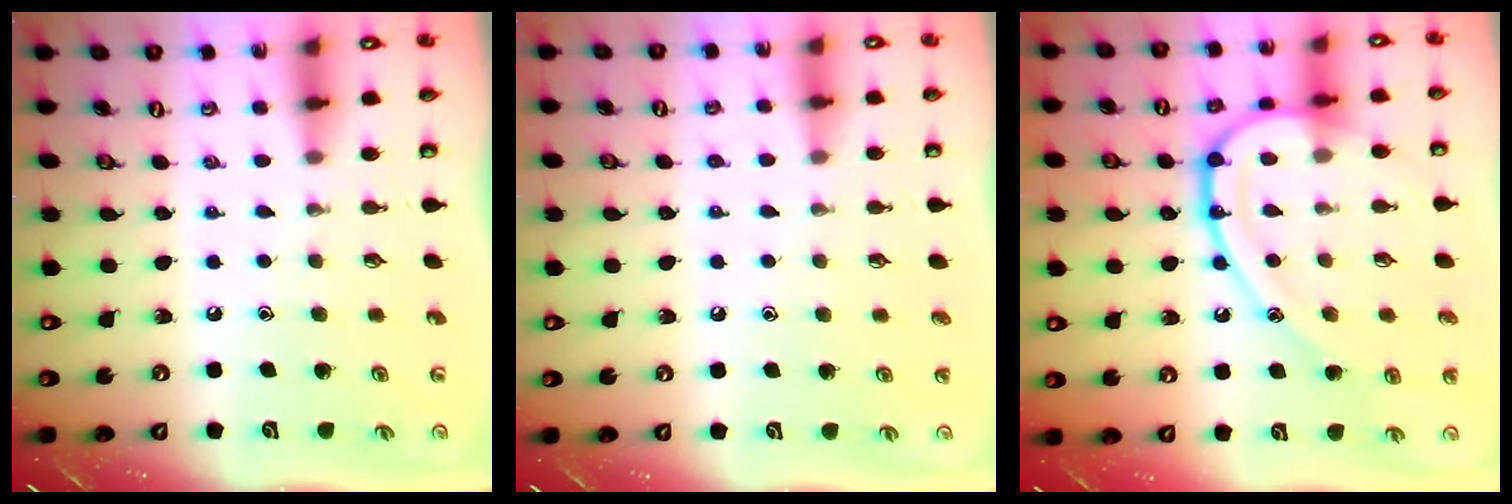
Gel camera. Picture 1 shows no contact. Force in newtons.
{"total": 2.9, "press": 2.8, "slide": 0.3}
{"total": 18.1, "press": 18.0, "slide": 1.7}